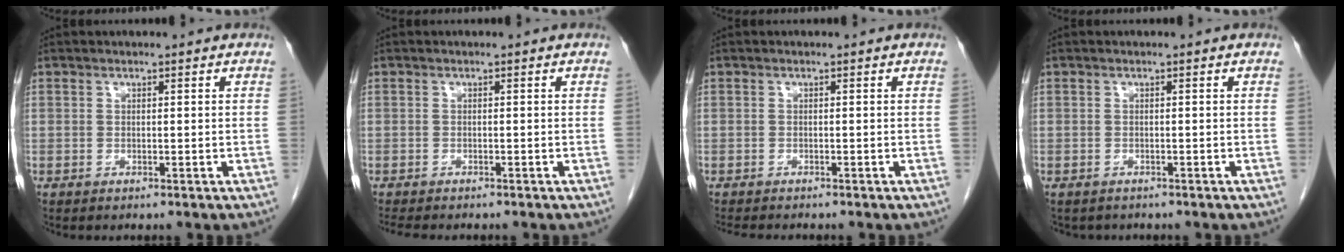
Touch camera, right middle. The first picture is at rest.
{"total": 4.6, "force": [-4.0, 1.0, 2.1], "torque": [-0.036, -0.013, -0.058]}
{"total": 3.9, "force": [-3.5, 0.6, 1.6], "torque": [-0.027, -0.011, -0.052]}
{"total": 1.9, "force": [-1.6, 1.0, 0.2], "torque": [-0.010, -0.001, -0.022]}